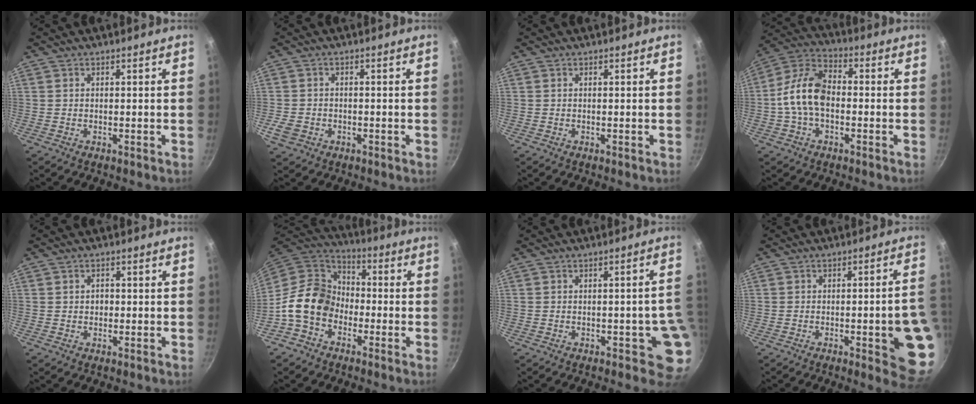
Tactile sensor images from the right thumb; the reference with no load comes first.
{"total": 4.0, "force": [-1.4, 3.2, 1.9], "torque": [-0.037, 0.010, -0.022]}
{"total": 0.0}
{"total": 12.0, "force": [-1.2, 7.4, 9.4], "torque": [-0.161, 0.041, -0.041]}
{"total": 1.8, "force": [0.0, 1.5, 1.0], "torque": [-0.010, 0.005, -0.001]}
{"total": 13.0, "force": [-3.9, 10.2, 7.0], "torque": [-0.084, 0.046, -0.096]}
{"total": 5.6, "force": [-1.4, 2.8, 4.6], "torque": [-0.009, 0.015, -0.017]}
{"total": 12.7, "force": [-3.5, 3.1, 11.8], "torque": [-0.110, 0.027, -0.042]}